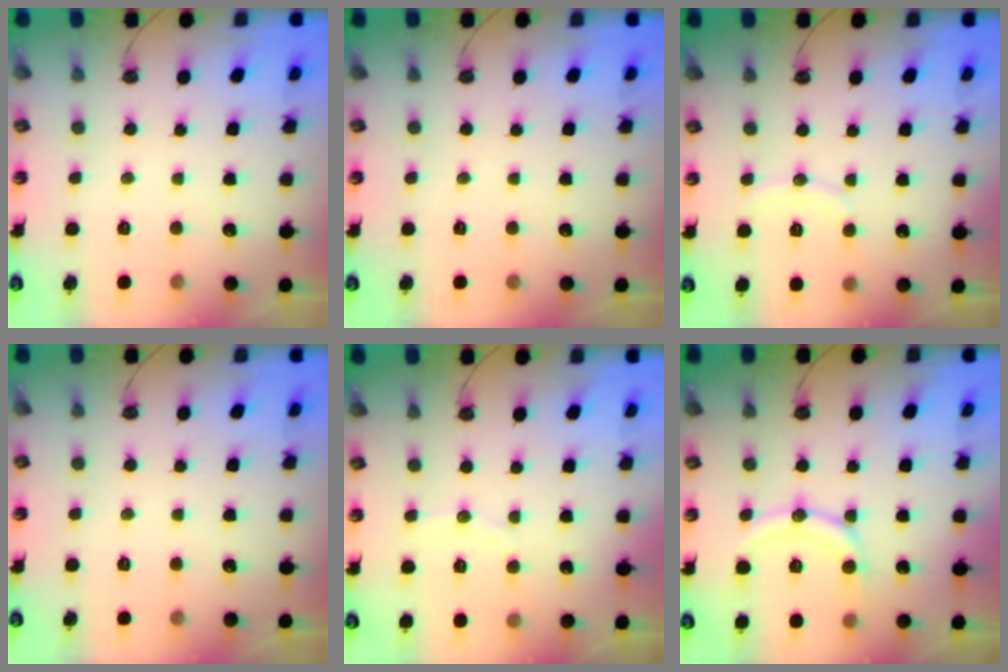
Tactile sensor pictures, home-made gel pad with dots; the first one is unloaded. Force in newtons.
{"total": 0.0}
{"total": 5.7, "press": 5.7, "slide": 0.5}
{"total": 0.0}
{"total": 3.8, "press": 3.7, "slide": 1.0}
{"total": 12.7, "press": 12.6, "slide": 1.5}